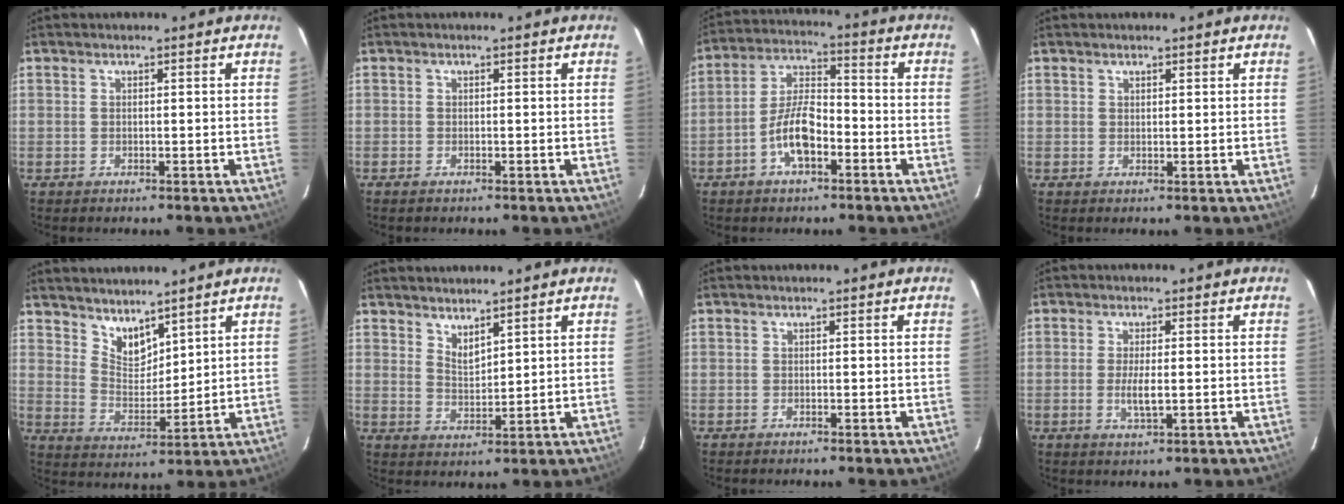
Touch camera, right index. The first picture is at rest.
{"total": 0.7, "force": [-0.5, 0.5, 0.2], "torque": [-0.005, -0.002, -0.010]}
{"total": 8.7, "force": [-3.8, 3.7, 6.9], "torque": [-0.143, 0.016, -0.069]}
{"total": 1.0, "force": [0.8, 0.5, 0.3], "torque": [-0.005, 0.002, 0.013]}
{"total": 6.8, "force": [5.6, 2.9, 2.5], "torque": [-0.033, -0.002, 0.111]}
{"total": 3.8, "force": [3.3, 1.0, 1.6], "torque": [-0.027, -0.007, 0.058]}
{"total": 0.0}
{"total": 3.5, "force": [-0.5, 0.7, 3.4], "torque": [-0.069, -0.009, -0.009]}